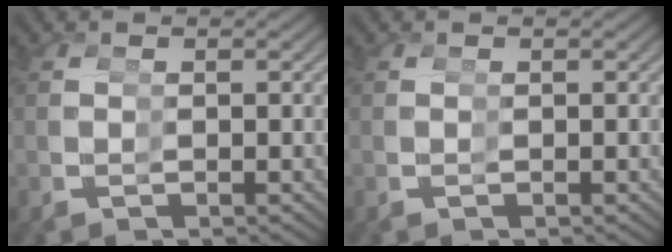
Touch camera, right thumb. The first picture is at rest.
{"total": 0.0}